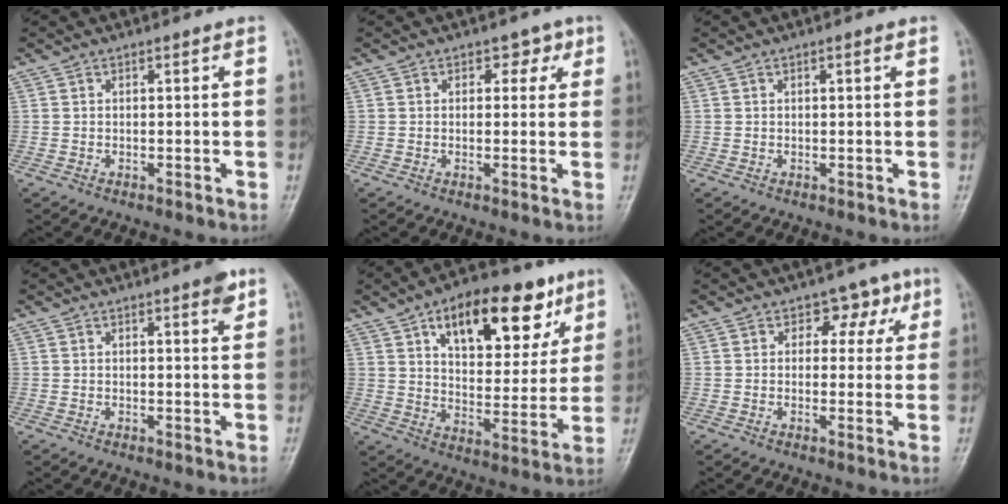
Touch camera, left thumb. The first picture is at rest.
{"total": 2.8, "force": [1.2, 2.1, 1.4], "torque": [0.011, -0.001, 0.009]}
{"total": 0.8, "force": [0.4, 0.2, 0.7], "torque": [-0.012, 0.001, 0.004]}
{"total": 2.6, "force": [1.6, 0.5, 2.0], "torque": [-0.022, -0.008, 0.018]}
{"total": 20.0, "force": [10.1, 10.1, 14.0], "torque": [-0.153, -0.029, 0.155]}
{"total": 5.2, "force": [2.2, 3.9, 2.6], "torque": [0.007, -0.002, 0.021]}